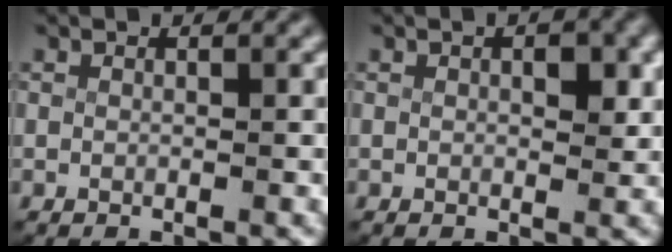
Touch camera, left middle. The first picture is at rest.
{"total": 1.7, "force": [0.4, 0.9, 1.4], "torque": [-0.018, -0.004, 0.005]}